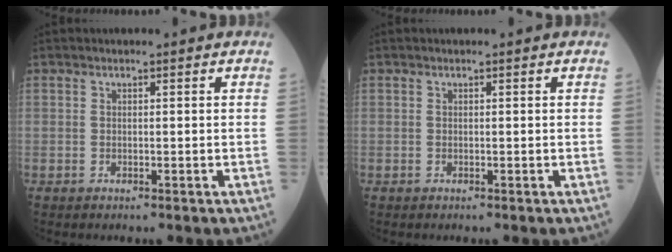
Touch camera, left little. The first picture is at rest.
{"total": 0.0}